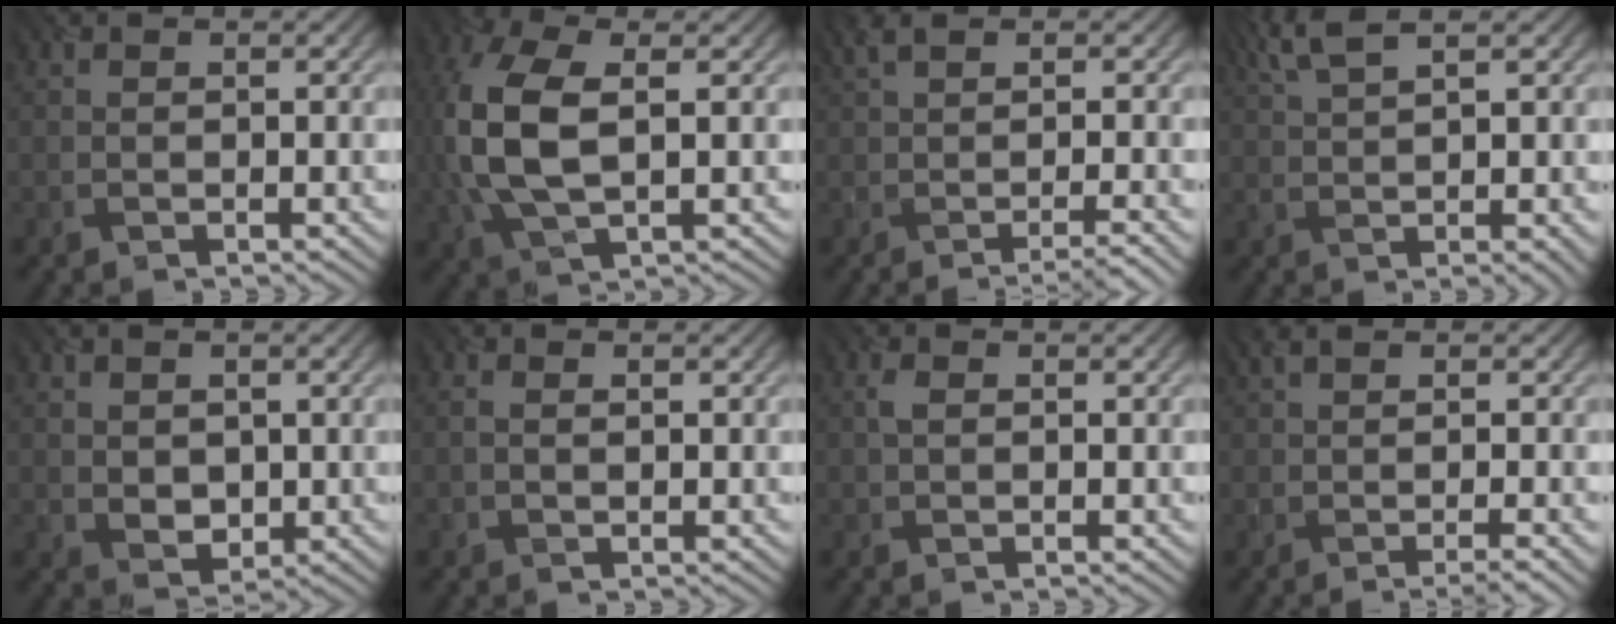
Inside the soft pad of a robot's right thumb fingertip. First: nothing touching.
{"total": 9.0, "force": [1.2, 4.9, 7.5], "torque": [-0.208, 0.001, 0.030]}
{"total": 3.9, "force": [-0.5, 0.8, 3.8], "torque": [-0.058, 0.007, -0.012]}
{"total": 6.1, "force": [3.0, 1.2, 5.1], "torque": [-0.084, 0.022, 0.061]}
{"total": 1.9, "force": [0.2, 1.8, 0.4], "torque": [-0.018, -0.006, 0.008]}
{"total": 0.6, "force": [0.0, 0.5, 0.3], "torque": [-0.007, 0.000, 0.003]}
{"total": 1.0, "force": [0.3, 0.7, 0.6], "torque": [-0.017, 0.002, 0.006]}
{"total": 3.6, "force": [-0.4, 0.8, 3.5], "torque": [-0.051, 0.008, -0.010]}